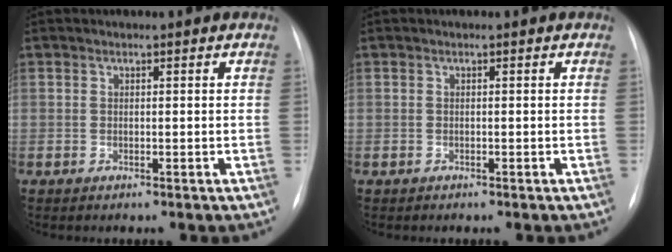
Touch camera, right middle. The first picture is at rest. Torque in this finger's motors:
{"motor_torque": [-0.09, 0.13, -0.03, 0.01]}